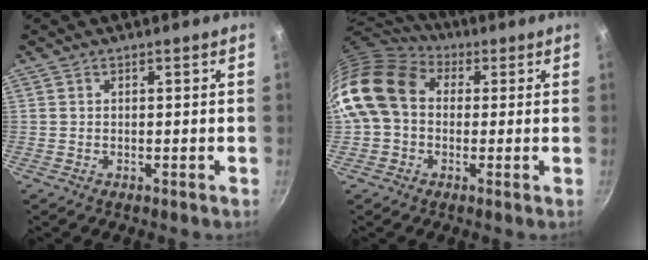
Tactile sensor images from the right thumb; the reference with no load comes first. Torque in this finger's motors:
{"motor_torque": [2.05, 2.97, 0.83, -0.70, 0.23]}